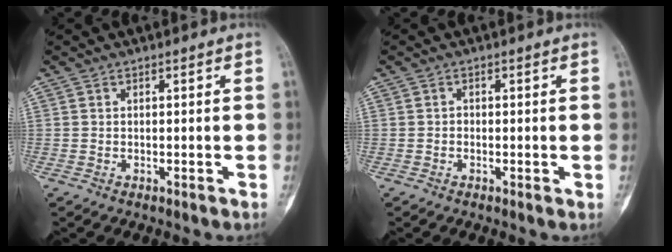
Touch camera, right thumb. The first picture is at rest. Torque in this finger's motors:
{"motor_torque": [0.06, -0.04, -0.18, -0.17, 0.02]}